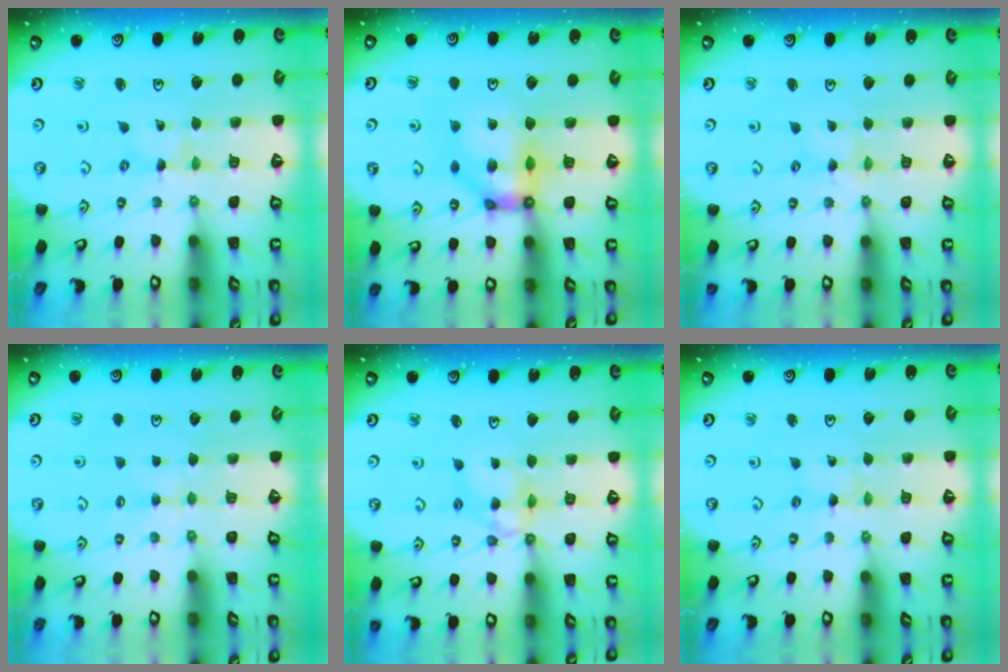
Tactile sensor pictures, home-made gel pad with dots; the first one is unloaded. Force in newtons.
{"total": 10.1, "press": 10.0, "slide": 1.4}
{"total": 0.7, "press": 0.7, "slide": 0.2}
{"total": 2.7, "press": 2.7, "slide": 0.6}
{"total": 10.6, "press": 10.6, "slide": 1.1}
{"total": 1.9, "press": 1.9, "slide": 0.2}